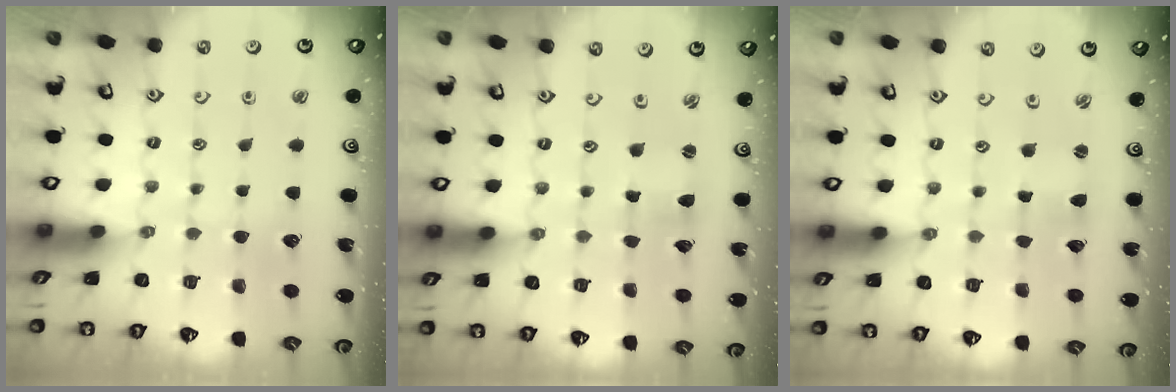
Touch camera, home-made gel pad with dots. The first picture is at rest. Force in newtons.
{"total": 1.6, "press": 1.6, "slide": 0.2}
{"total": 1.0, "press": 0.9, "slide": 0.2}